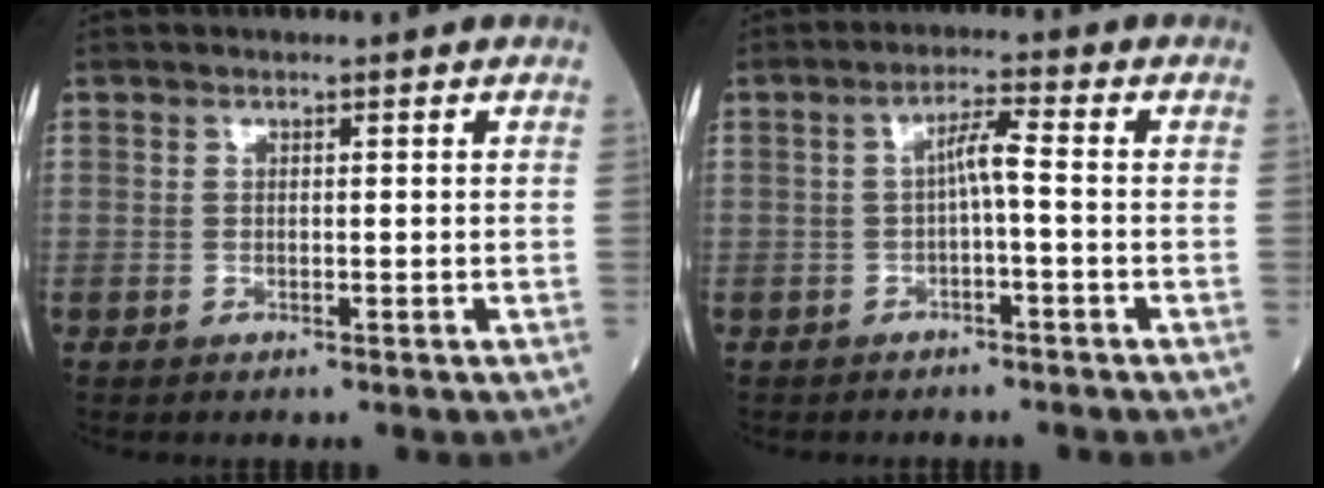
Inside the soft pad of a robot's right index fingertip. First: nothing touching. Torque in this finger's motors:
{"motor_torque": [0.58, -0.13, 0.22, 0.07]}